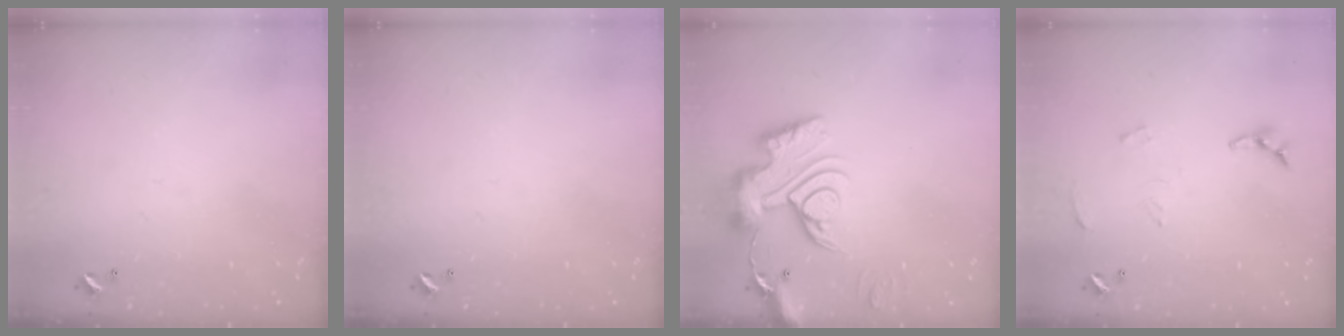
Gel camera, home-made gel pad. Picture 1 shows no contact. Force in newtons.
{"total": 0.0}
{"total": 15.5, "press": 15.4, "slide": 1.7}
{"total": 6.2, "press": 6.2, "slide": 0.5}